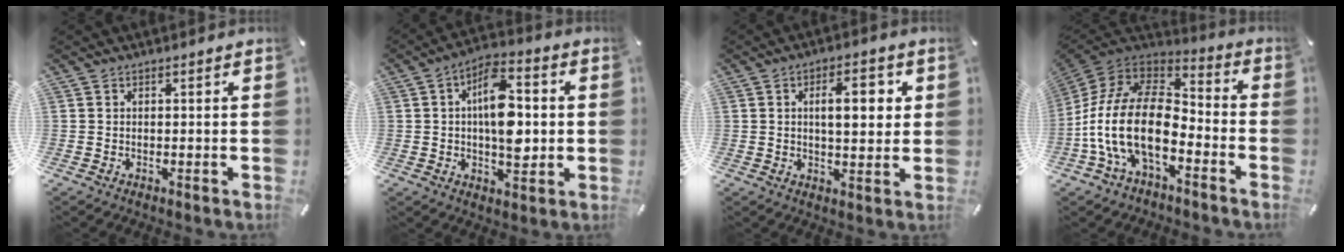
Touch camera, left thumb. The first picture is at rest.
{"total": 13.3, "force": [0.8, 7.3, 11.1], "torque": [-0.170, 0.000, 0.013]}
{"total": 8.9, "force": [2.3, 4.1, 7.6], "torque": [-0.112, -0.002, 0.031]}
{"total": 20.4, "force": [-7.5, 11.3, 15.2], "torque": [-0.332, 0.023, -0.131]}